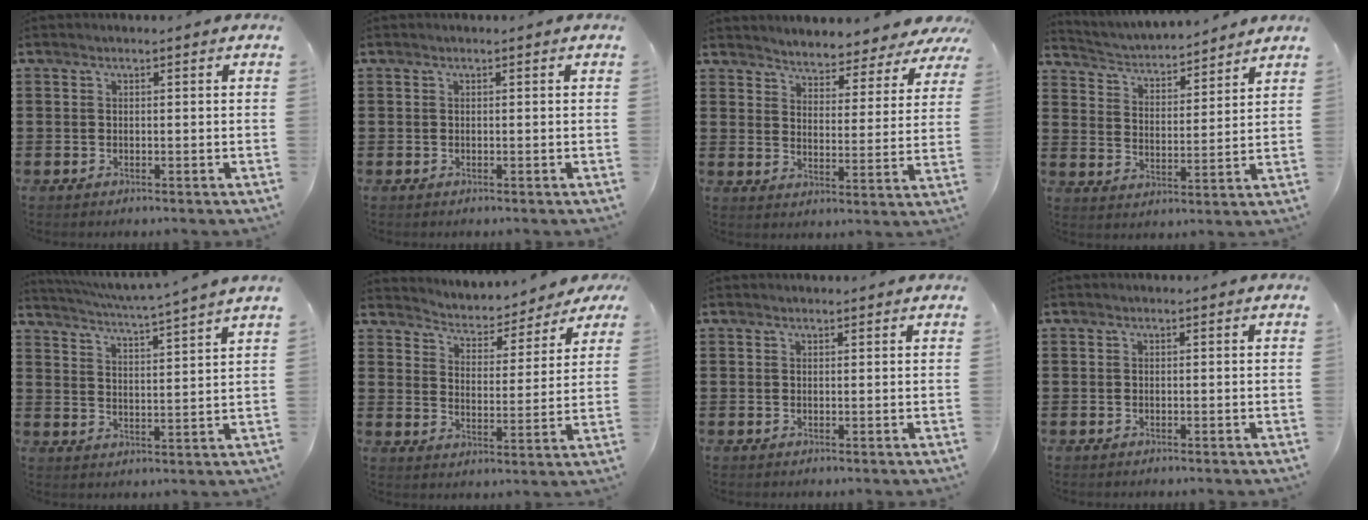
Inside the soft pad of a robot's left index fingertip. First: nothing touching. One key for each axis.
{"total": 0.0}
{"total": 3.7, "fx": 3.7, "fy": -0.3, "fz": -0.4, "tx": -0.019, "ty": -0.038, "tz": 0.058}
{"total": 3.3, "fx": 3.3, "fy": 0.1, "fz": 0.4, "tx": -0.028, "ty": -0.030, "tz": 0.050}
{"total": 4.2, "fx": 3.7, "fy": -1.4, "fz": 1.5, "tx": -0.046, "ty": -0.033, "tz": 0.057}
{"total": 3.0, "fx": 3.0, "fy": 0.2, "fz": 0.1, "tx": -0.025, "ty": -0.030, "tz": 0.043}
{"total": 0.6, "fx": 0.5, "fy": 0.1, "fz": 0.2, "tx": -0.005, "ty": 0.000, "tz": 0.011}
{"total": 0.0}